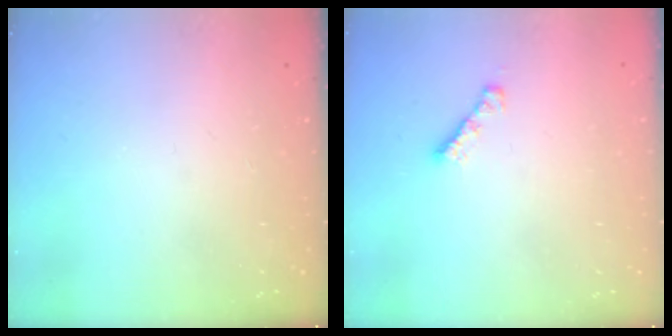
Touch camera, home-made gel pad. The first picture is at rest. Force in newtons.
{"total": 2.3, "press": 2.3, "slide": 0.4}